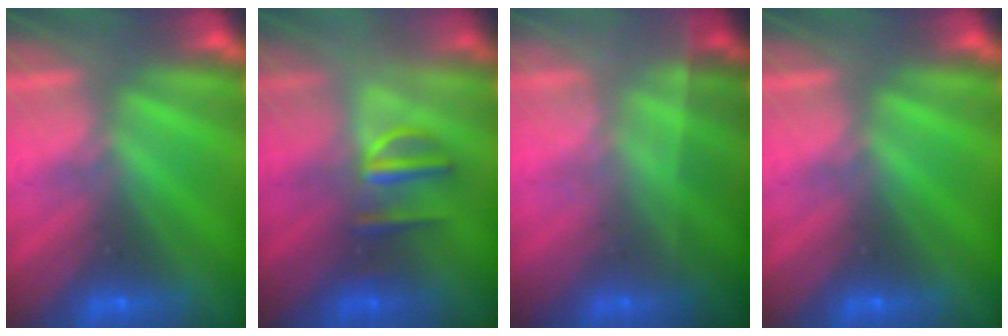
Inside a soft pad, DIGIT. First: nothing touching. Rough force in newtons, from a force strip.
{"total": 2.8}
{"total": 1.8}
{"total": 0.0}